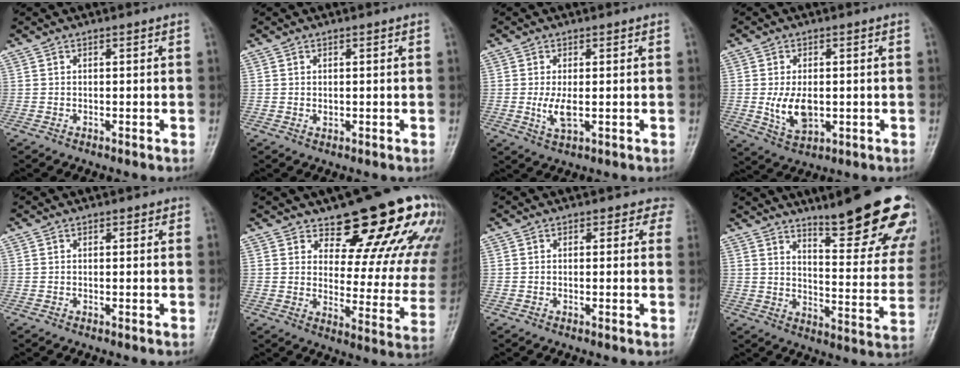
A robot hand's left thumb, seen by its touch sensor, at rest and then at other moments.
{"total": 0.9, "force": [0.2, 0.7, 0.5], "torque": [-0.005, -0.001, 0.003]}
{"total": 3.9, "force": [-0.1, 1.8, 3.5], "torque": [-0.070, -0.011, 0.002]}
{"total": 6.9, "force": [-0.5, 4.3, 5.4], "torque": [-0.091, -0.013, 0.000]}
{"total": 0.9, "force": [0.5, 0.7, 0.2], "torque": [0.008, -0.001, 0.001]}
{"total": 20.2, "force": [14.8, 7.5, 11.5], "torque": [-0.094, -0.093, 0.186]}
{"total": 3.0, "force": [2.1, 2.2, 0.2], "torque": [0.032, -0.009, -0.001]}
{"total": 21.7, "force": [15.3, 4.6, 14.6], "torque": [-0.153, -0.096, 0.205]}